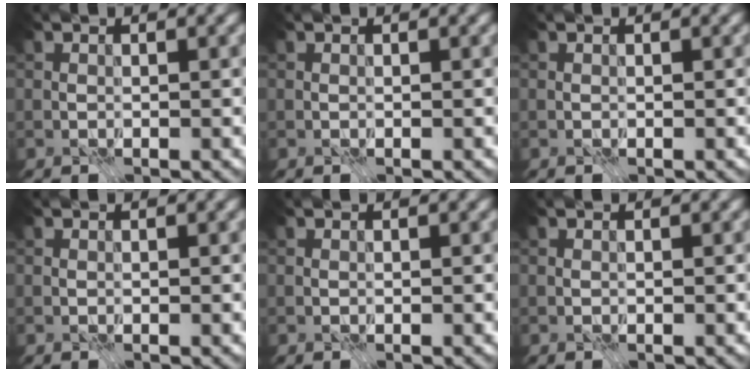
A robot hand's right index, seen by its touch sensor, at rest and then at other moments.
{"total": 0.0}
{"total": 0.0}
{"total": 0.0}
{"total": 0.0}
{"total": 0.0}